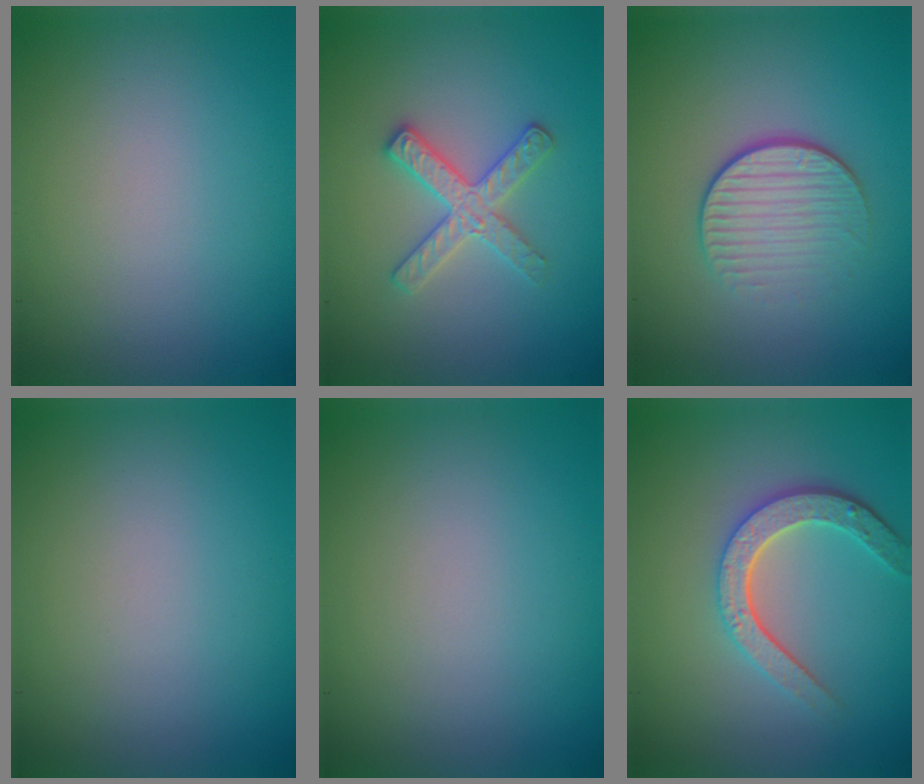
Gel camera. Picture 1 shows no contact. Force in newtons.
{"total": 2.8, "press": 2.8, "slide": 0.3}
{"total": 3.9, "press": 2.7, "slide": 2.8}
{"total": 0.0}
{"total": 0.0}
{"total": 4.3, "press": 3.3, "slide": 2.7}